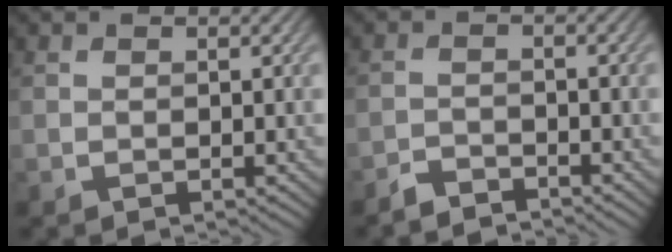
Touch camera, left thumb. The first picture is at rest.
{"total": 2.5, "force": [-2.4, 0.3, 0.5], "torque": [-0.009, -0.001, -0.052]}